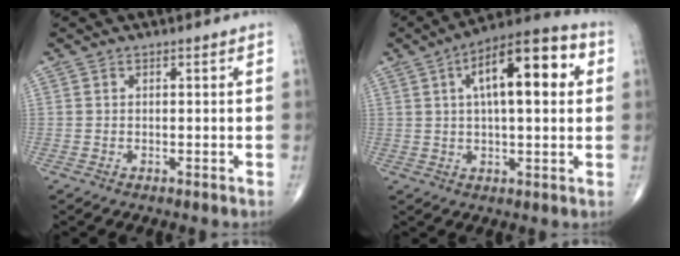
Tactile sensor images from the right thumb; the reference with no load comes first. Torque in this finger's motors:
{"motor_torque": [-0.57, 2.78, 1.64, 0.40, 0.42]}